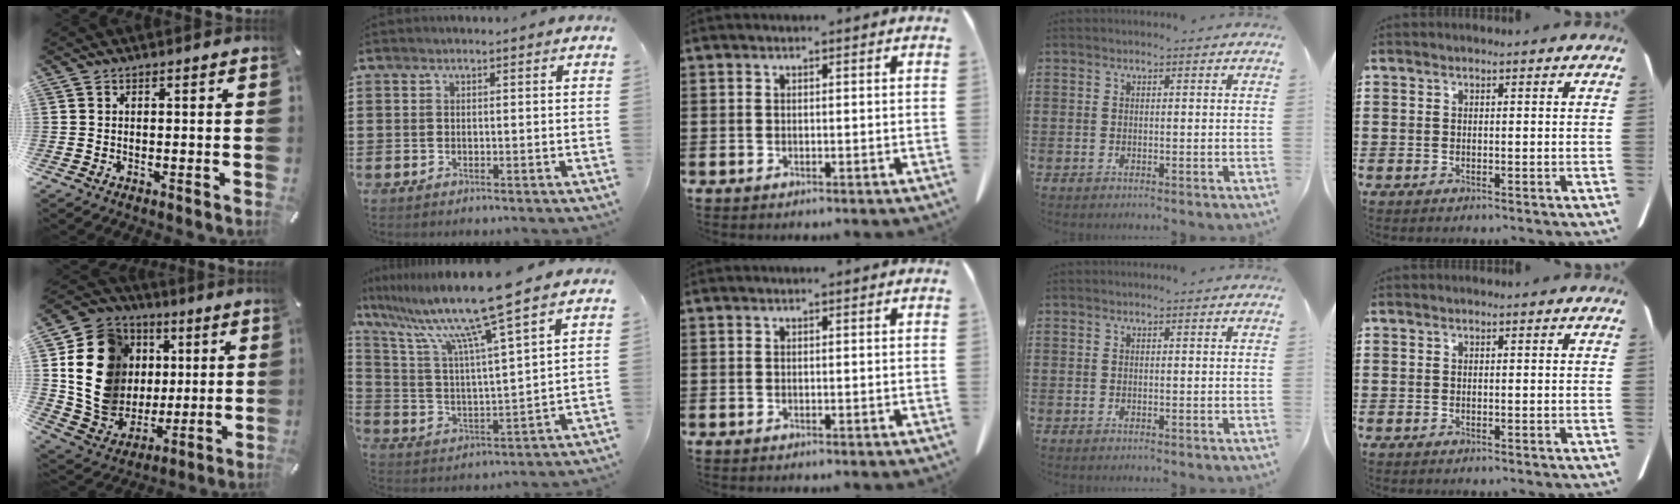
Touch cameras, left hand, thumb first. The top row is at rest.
{"thumb": {"total": 18.8, "force": [3.7, 17.0, 7.2], "torque": [-0.130, -0.012, 0.092]}, "index": {"total": 11.3, "force": [9.2, -0.6, 6.6], "torque": [-0.166, -0.057, 0.146]}}